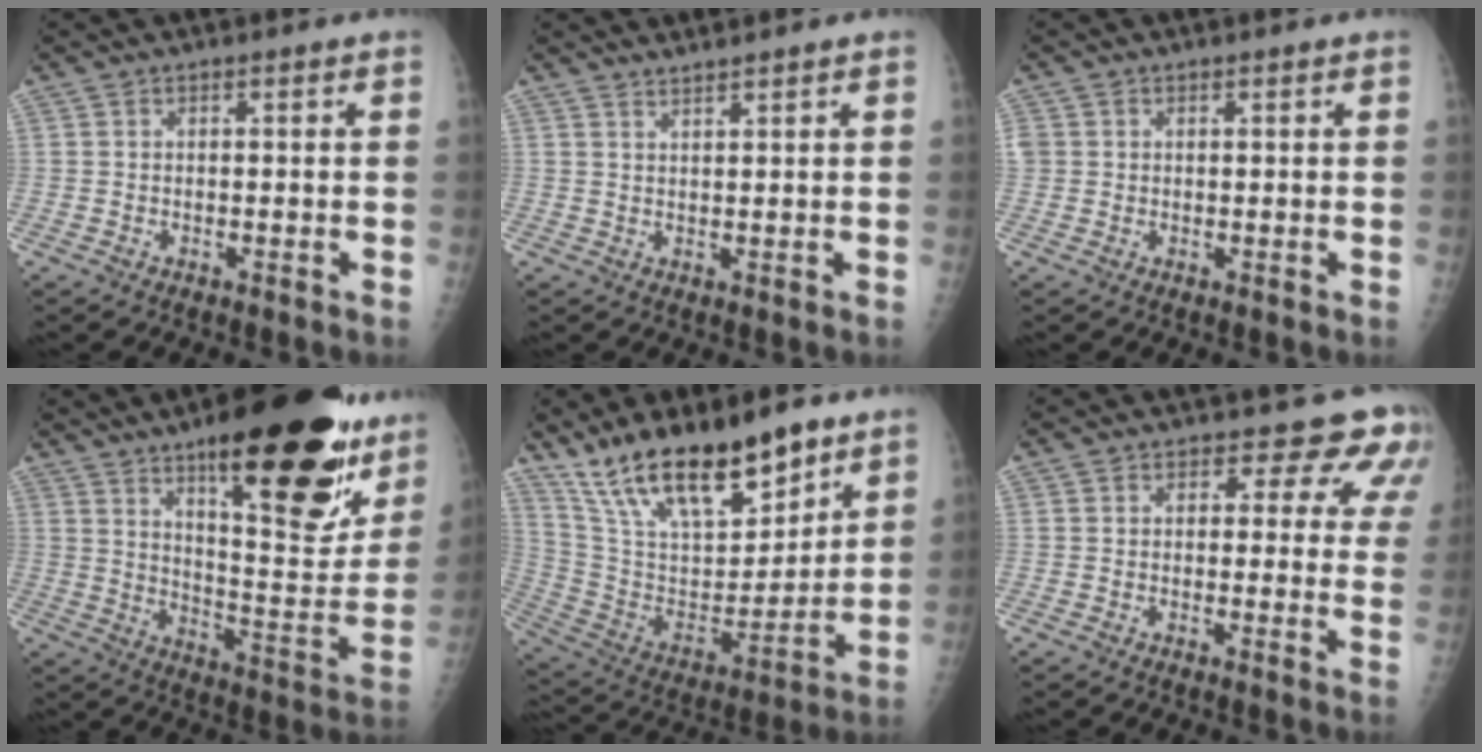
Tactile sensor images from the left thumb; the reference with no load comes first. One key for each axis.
{"total": 1.8, "fx": 1.7, "fy": -0.2, "fz": 0.7, "tx": -0.008, "ty": -0.011, "tz": 0.032}
{"total": 2.0, "fx": 0.4, "fy": 1.9, "fz": 0.7, "tx": -0.005, "ty": 0.001, "tz": 0.011}
{"total": 28.4, "fx": 16.2, "fy": 8.6, "fz": 21.7, "tx": -0.260, "ty": -0.068, "tz": 0.238}
{"total": 22.9, "fx": 16.0, "fy": 8.5, "fz": 14.0, "tx": -0.200, "ty": -0.065, "tz": 0.292}
{"total": 8.3, "fx": 6.2, "fy": 4.5, "fz": 3.2, "tx": 0.012, "ty": -0.028, "tz": 0.051}